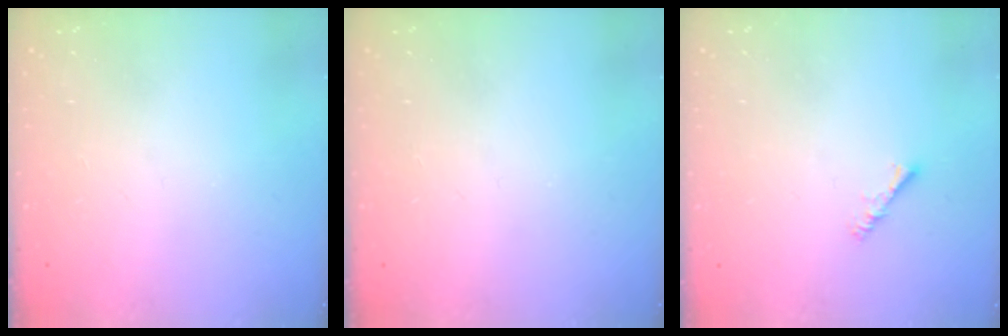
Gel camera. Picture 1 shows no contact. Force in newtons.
{"total": 0.0}
{"total": 2.3, "press": 2.3, "slide": 0.4}